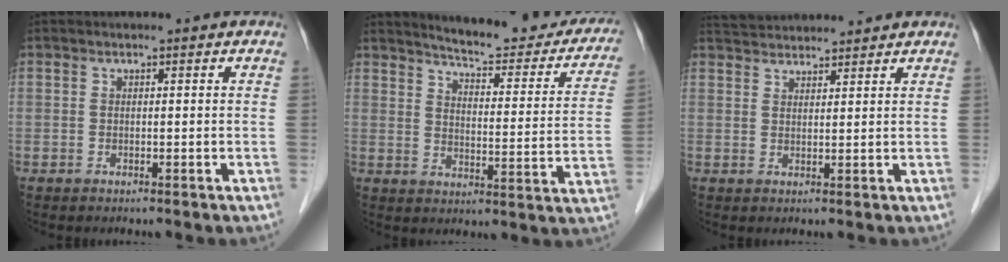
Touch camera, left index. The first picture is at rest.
{"total": 20.7, "force": [18.5, 4.0, 8.2], "torque": [-0.090, -0.050, 0.216]}
{"total": 6.8, "force": [6.7, 0.6, 1.4], "torque": [-0.030, 0.039, 0.109]}